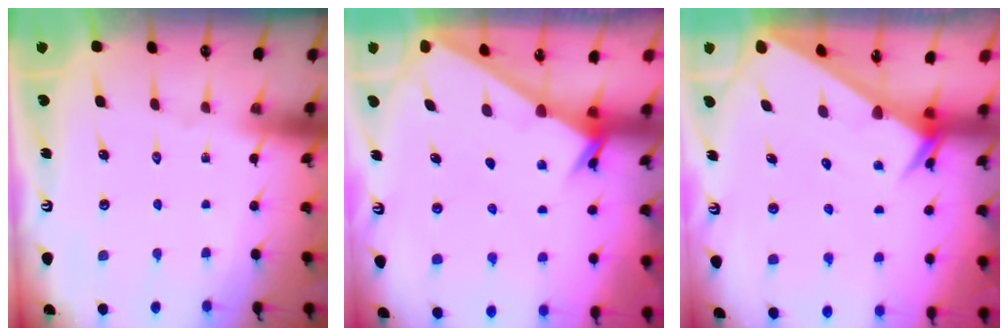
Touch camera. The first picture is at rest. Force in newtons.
{"total": 2.3, "press": 2.3, "slide": 0.2}
{"total": 2.9, "press": 2.9, "slide": 0.1}